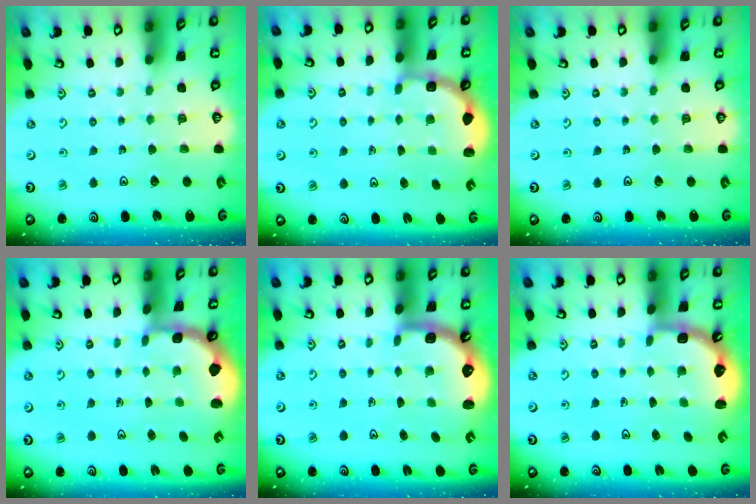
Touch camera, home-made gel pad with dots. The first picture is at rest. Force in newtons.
{"total": 2.7, "press": 2.3, "slide": 1.5}
{"total": 0.0}
{"total": 1.8, "press": 1.7, "slide": 0.5}
{"total": 2.8, "press": 2.5, "slide": 1.2}
{"total": 2.5, "press": 2.1, "slide": 1.3}